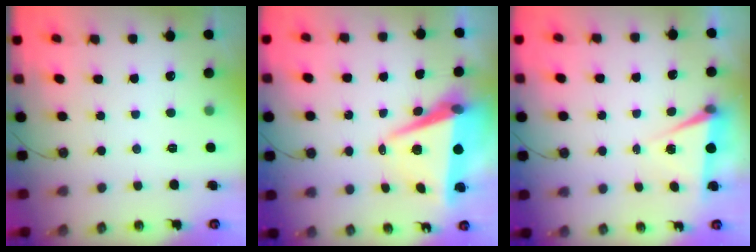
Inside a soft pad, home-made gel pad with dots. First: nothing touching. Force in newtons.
{"total": 9.3, "press": 8.4, "slide": 4.0}
{"total": 5.4, "press": 2.9, "slide": 4.5}